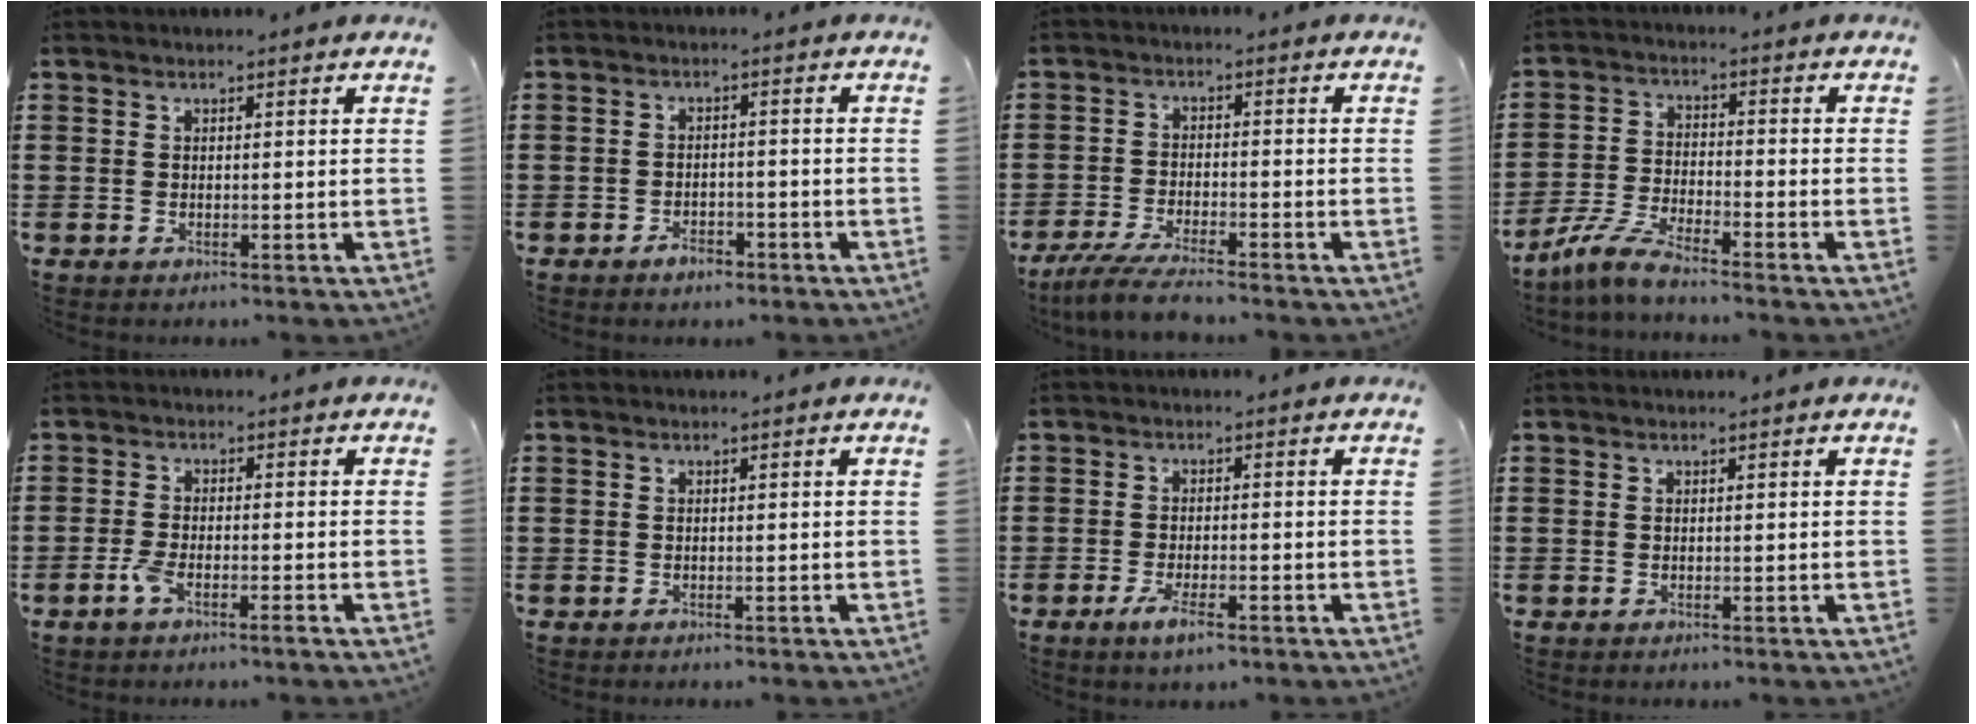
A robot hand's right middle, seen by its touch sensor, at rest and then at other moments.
{"total": 2.4, "force": [-2.0, 1.0, 0.8], "torque": [-0.020, -0.001, -0.039]}
{"total": 5.2, "force": [-4.6, 0.1, 2.3], "torque": [-0.060, -0.016, -0.092]}
{"total": 6.2, "force": [-5.4, 0.5, 3.0], "torque": [-0.084, -0.012, -0.108]}
{"total": 3.1, "force": [-1.8, 0.5, 2.5], "torque": [-0.065, -0.005, -0.039]}
{"total": 0.0}
{"total": 3.7, "force": [-2.2, 0.9, 2.8], "torque": [-0.060, -0.003, -0.042]}
{"total": 0.0}